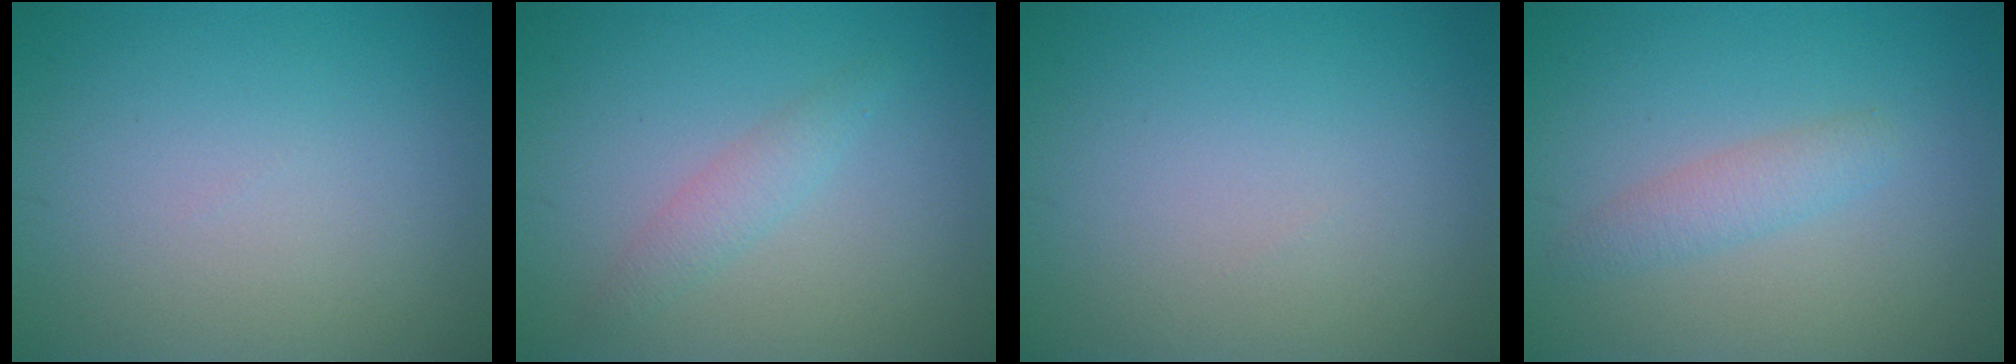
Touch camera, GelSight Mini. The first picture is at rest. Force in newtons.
{"total": 1.6, "press": 1.6, "slide": 0.2}
{"total": 0.0}
{"total": 1.9, "press": 1.9, "slide": 0.1}